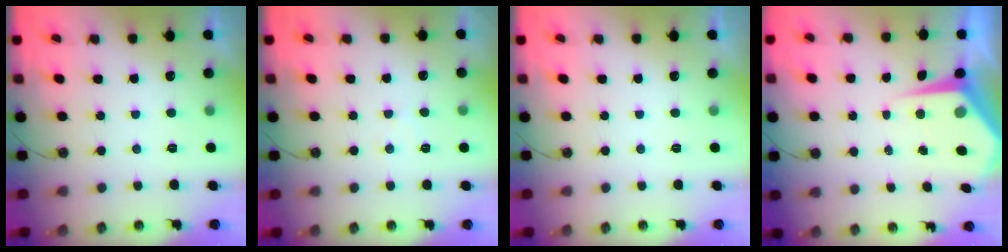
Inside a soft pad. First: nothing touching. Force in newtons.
{"total": 4.4, "press": 4.4, "slide": 0.7}
{"total": 0.0}
{"total": 6.2, "press": 6.2, "slide": 0.5}